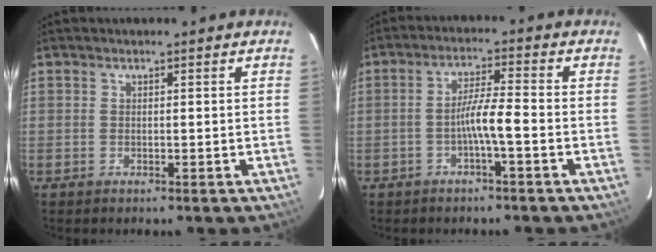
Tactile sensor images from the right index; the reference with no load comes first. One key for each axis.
{"total": 4.9, "fx": -1.7, "fy": -0.1, "fz": 4.6, "tx": -0.085, "ty": 0.010, "tz": -0.030}